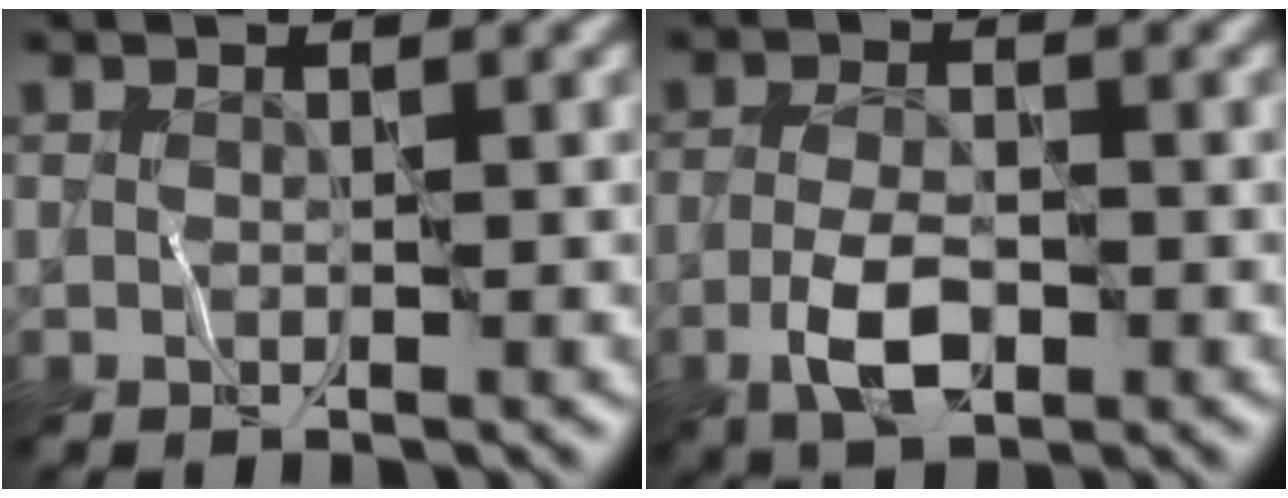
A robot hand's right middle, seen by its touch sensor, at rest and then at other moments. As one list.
[{"total": 4.0, "force": [-1.6, 1.7, 3.3], "torque": [-0.064, -0.001, -0.034]}]